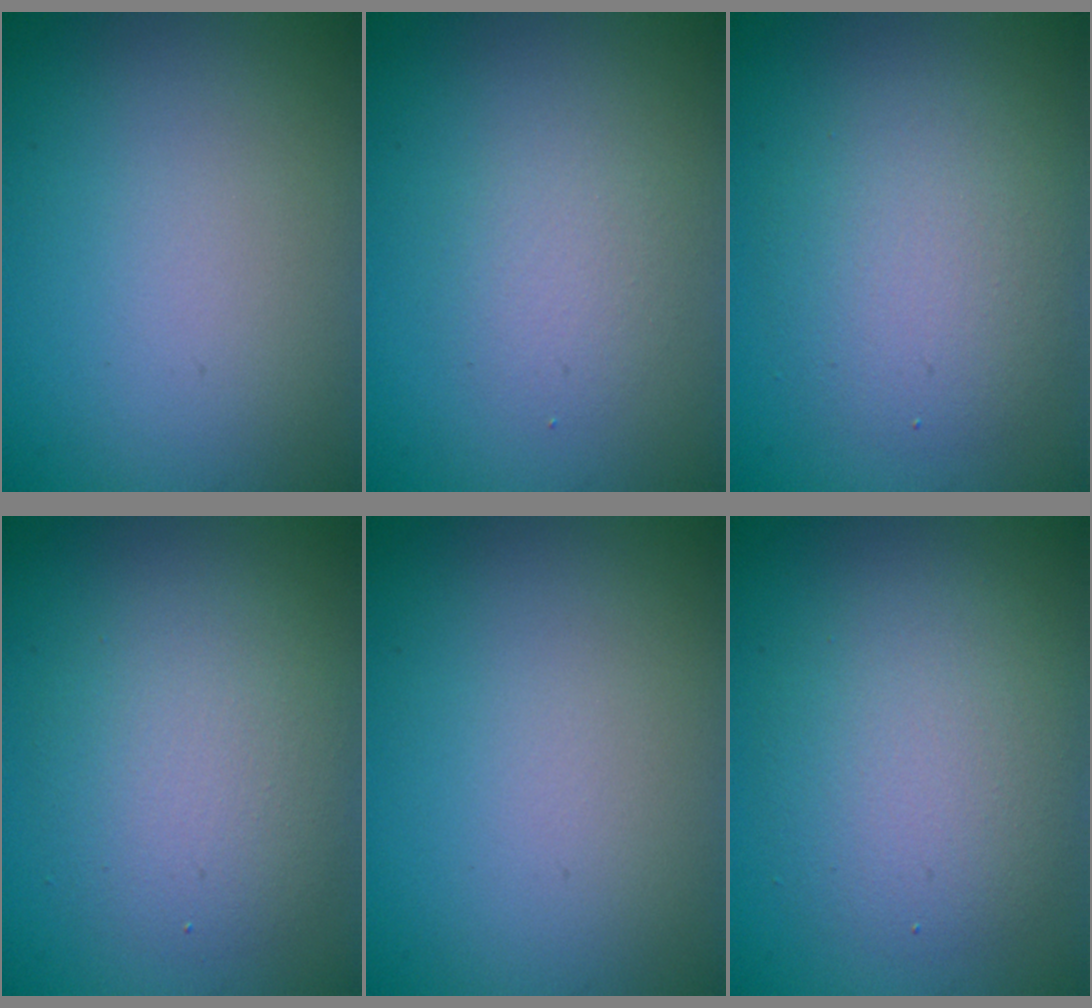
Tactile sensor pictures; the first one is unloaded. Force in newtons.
{"total": 1.9, "press": 1.8, "slide": 0.2}
{"total": 4.3, "press": 4.3, "slide": 0.1}
{"total": 4.4, "press": 4.4, "slide": 0.3}
{"total": 0.0}
{"total": 4.5, "press": 4.5, "slide": 0.3}